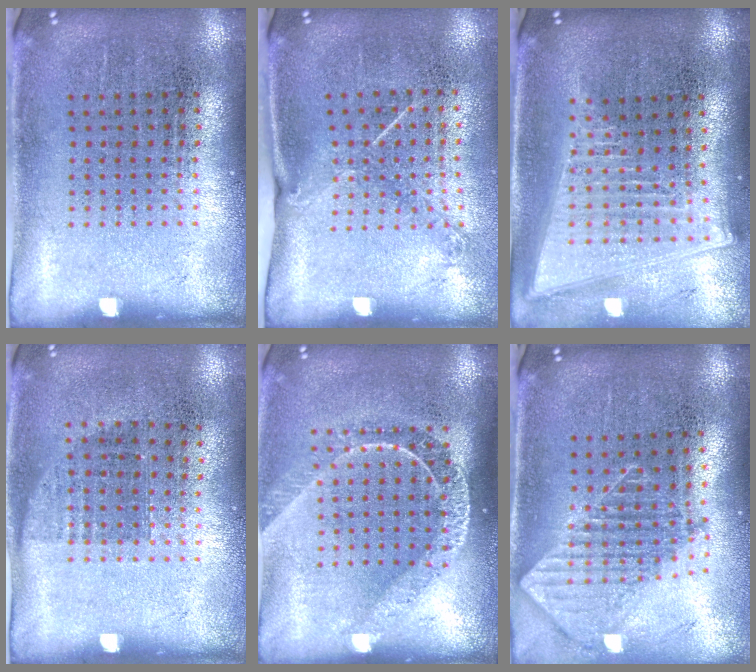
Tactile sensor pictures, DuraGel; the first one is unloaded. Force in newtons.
{"total": 1.4, "press": 1.0, "slide": 1.0}
{"total": 2.1, "press": 1.7, "slide": 1.1}
{"total": 0.8, "press": 0.6, "slide": 0.4}
{"total": 1.7, "press": 1.5, "slide": 0.8}
{"total": 1.9, "press": 1.5, "slide": 1.2}